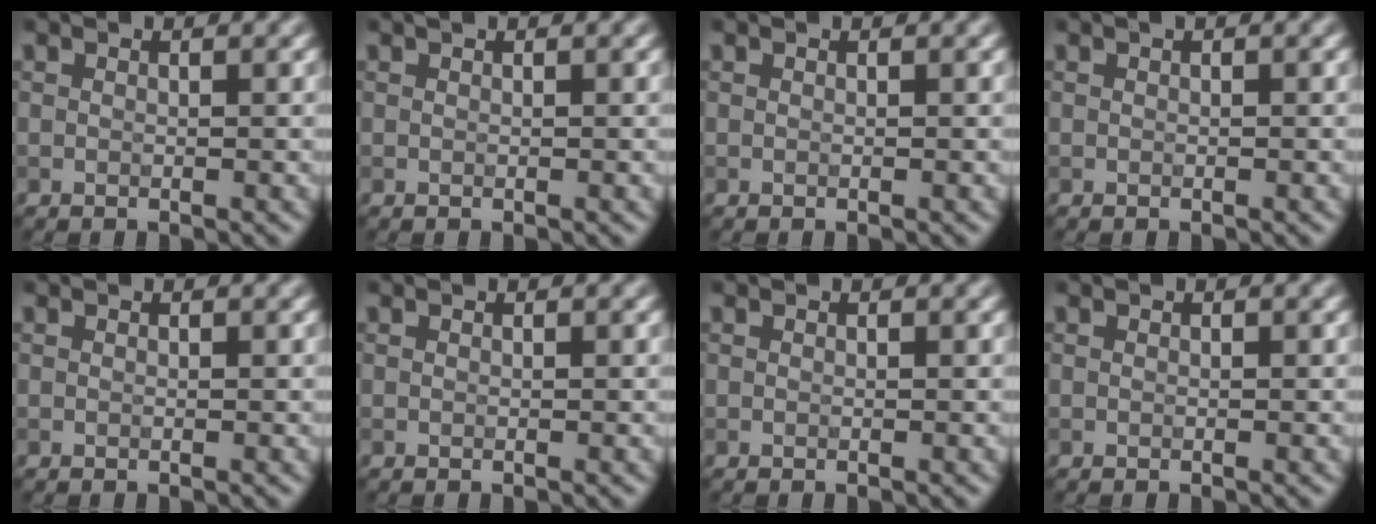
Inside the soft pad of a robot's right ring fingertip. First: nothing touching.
{"total": 0.0}
{"total": 0.0}
{"total": 0.0}
{"total": 0.0}
{"total": 0.0}
{"total": 0.0}
{"total": 0.0}